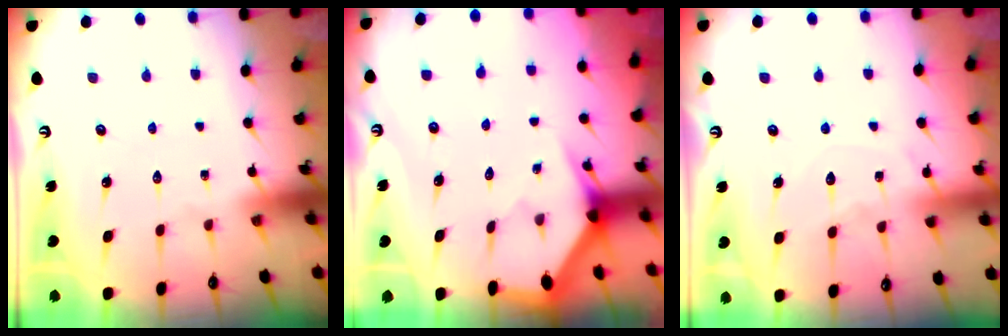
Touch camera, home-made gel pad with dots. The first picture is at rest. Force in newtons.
{"total": 3.0, "press": 3.0, "slide": 0.1}
{"total": 7.6, "press": 7.5, "slide": 0.8}